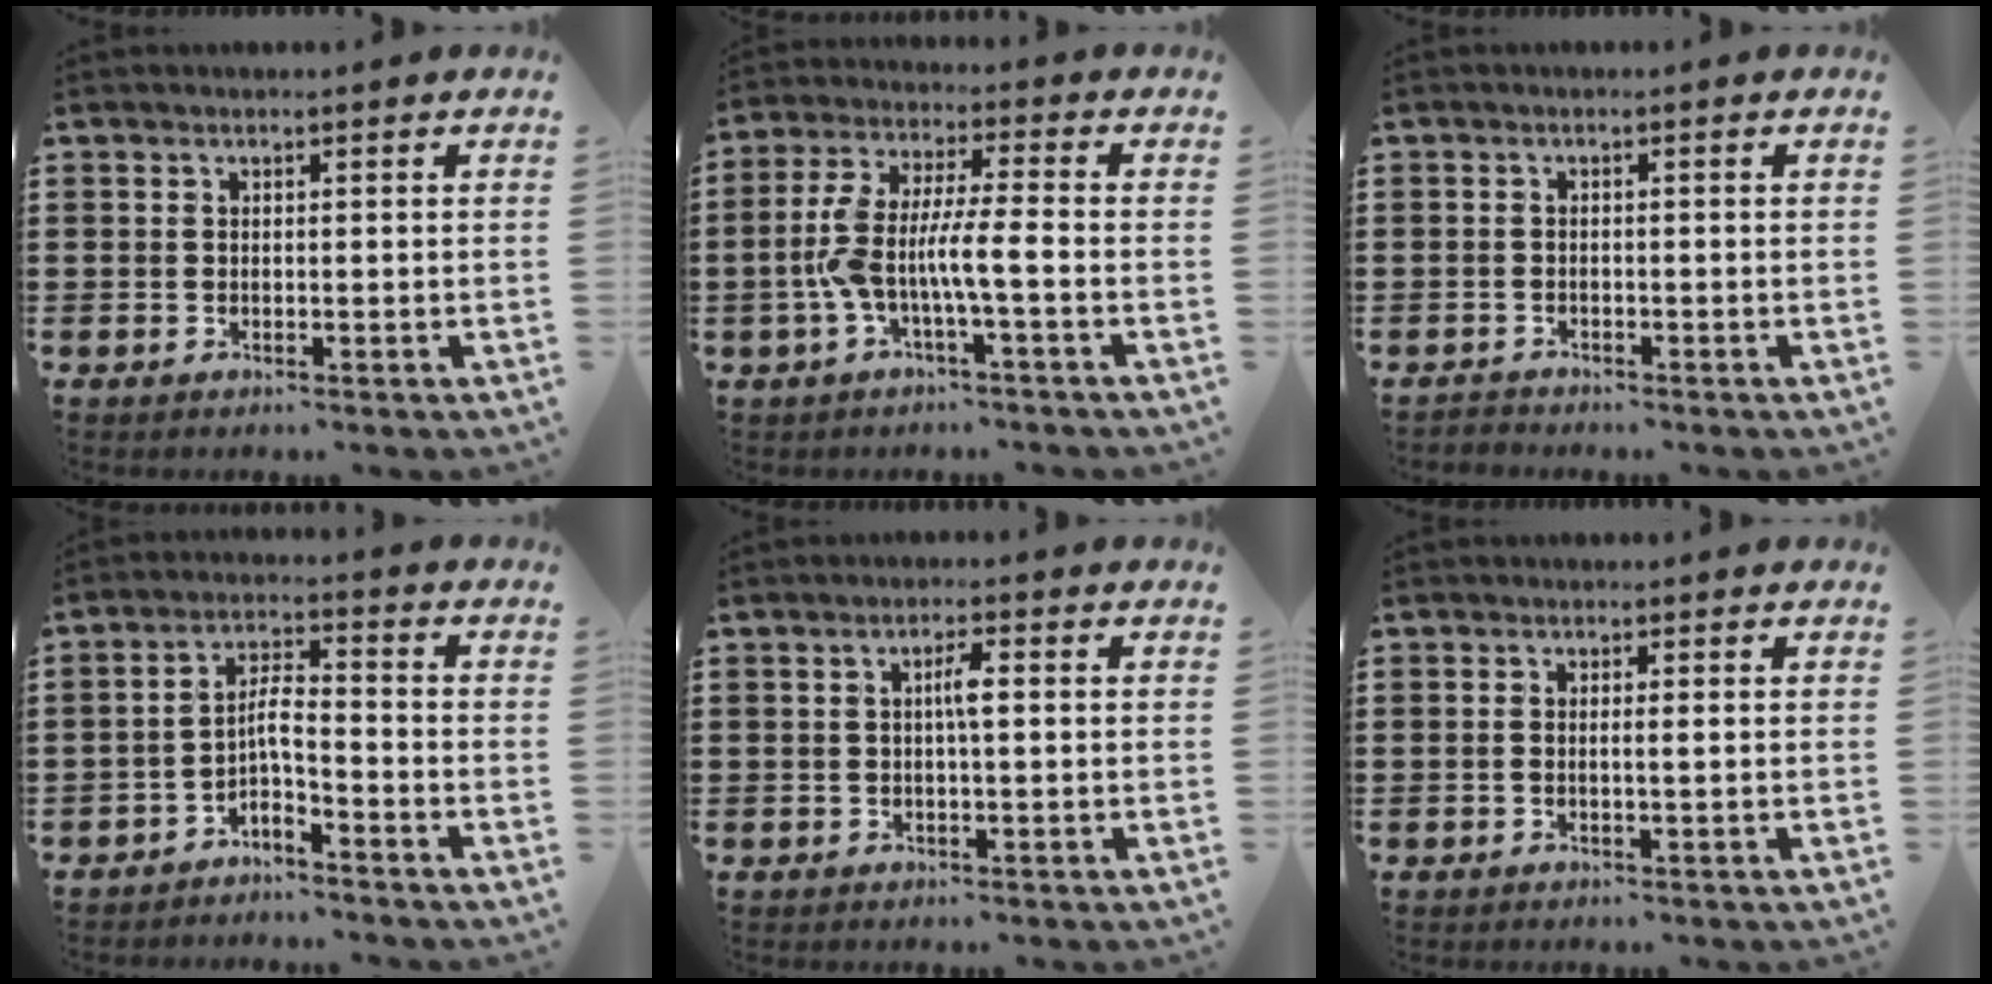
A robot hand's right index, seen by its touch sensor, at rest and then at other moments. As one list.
[{"total": 7.6, "force": [-2.7, 1.6, 7.0], "torque": [-0.164, -0.010, -0.063]}, {"total": 1.0, "force": [-1.0, 0.2, -0.2], "torque": [0.000, 0.004, -0.022]}, {"total": 4.1, "force": [-2.7, 0.8, 3.0], "torque": [-0.067, 0.002, -0.059]}, {"total": 2.4, "force": [0.1, 0.4, 2.4], "torque": [-0.045, 0.001, -0.001]}, {"total": 1.1, "force": [-0.2, 0.1, 1.1], "torque": [-0.022, -0.001, -0.003]}]